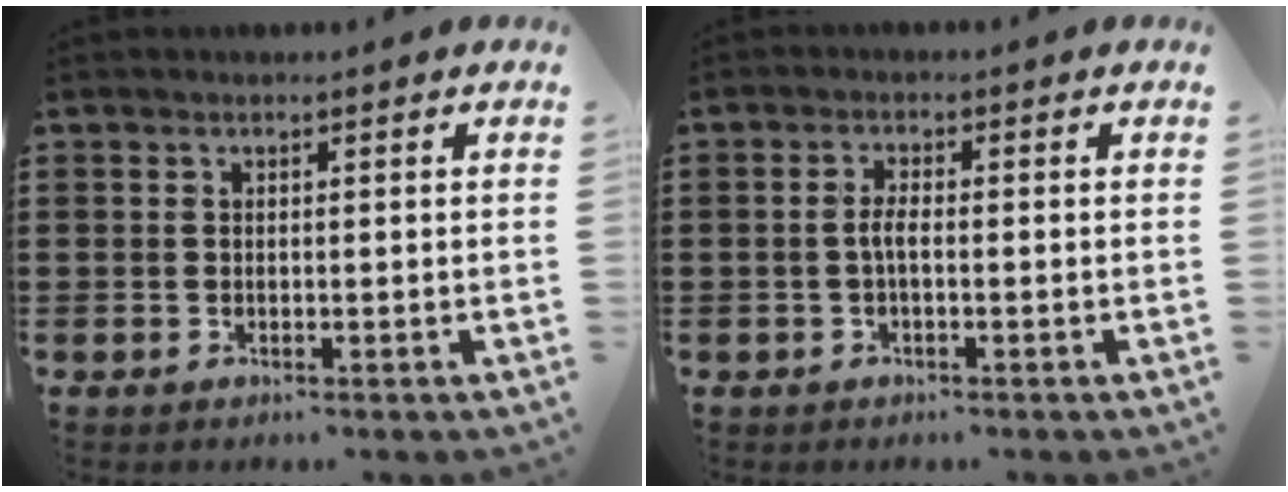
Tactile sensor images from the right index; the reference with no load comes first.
{"total": 2.4, "force": [-0.7, 0.5, 2.2], "torque": [-0.055, -0.004, -0.018]}